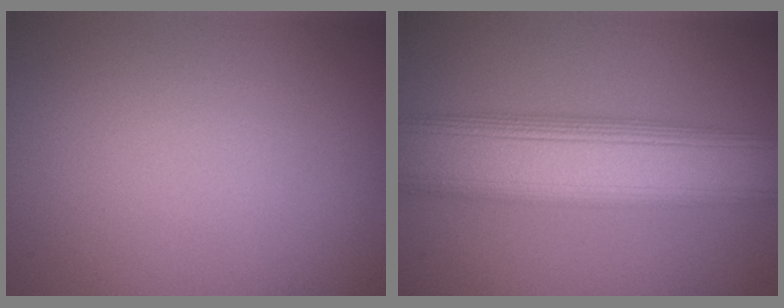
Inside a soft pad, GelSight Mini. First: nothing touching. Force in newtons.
{"total": 10.9, "press": 10.9, "slide": 0.0}